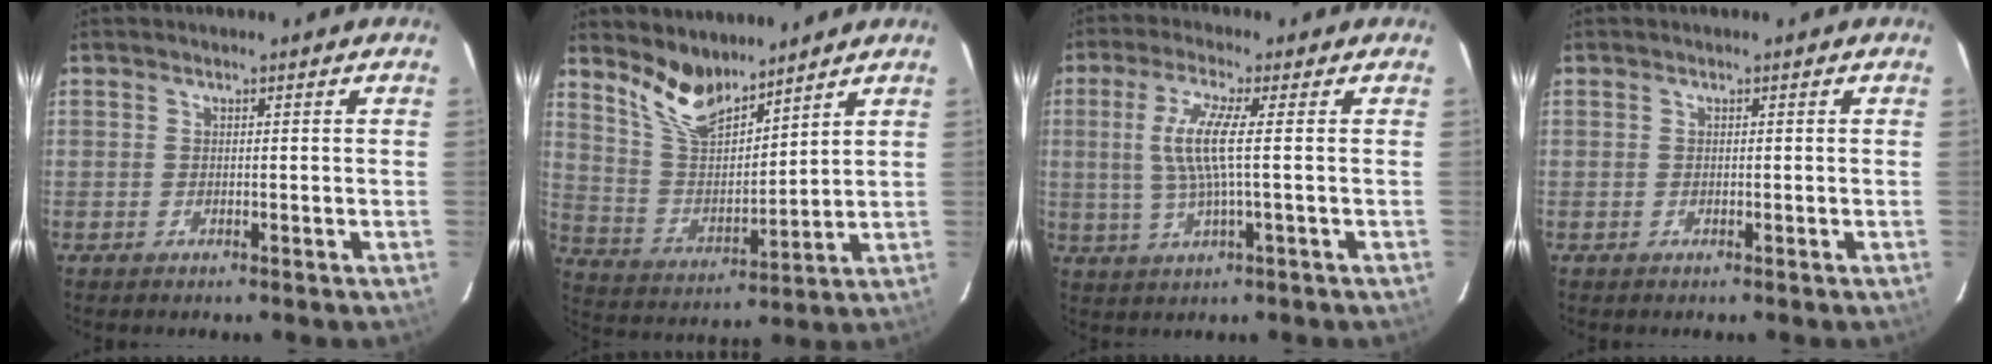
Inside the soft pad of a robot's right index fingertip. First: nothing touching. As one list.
[{"total": 10.6, "force": [8.7, 3.5, 4.9], "torque": [-0.100, -0.001, 0.175]}, {"total": 7.6, "force": [0.5, -0.1, 7.6], "torque": [-0.152, -0.004, 0.013]}, {"total": 0.0}]